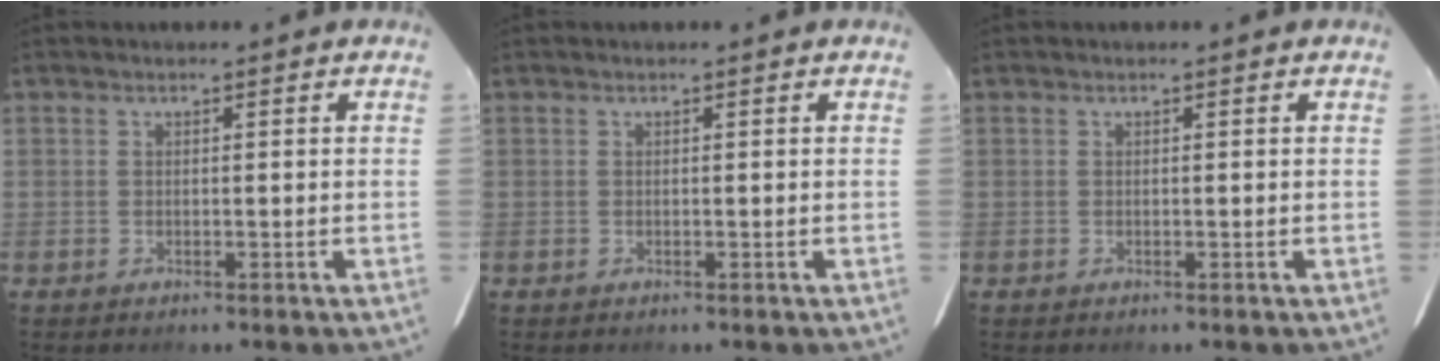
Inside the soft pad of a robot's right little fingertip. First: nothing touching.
{"total": 0.0}
{"total": 0.0}